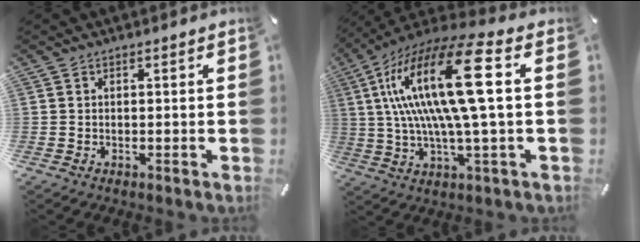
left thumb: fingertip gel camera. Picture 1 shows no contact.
{"total": 22.8, "force": [3.9, 5.3, 21.8], "torque": [-0.466, -0.015, 0.045]}